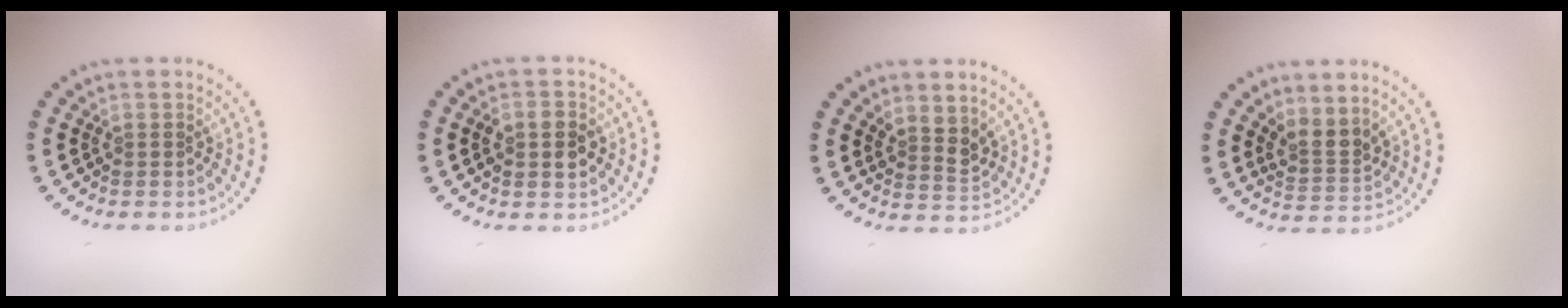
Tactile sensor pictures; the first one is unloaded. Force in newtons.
{"total": 3.6, "press": 3.6, "slide": 0.2}
{"total": 2.1, "press": 1.6, "slide": 1.4}
{"total": 2.4, "press": 1.8, "slide": 1.7}